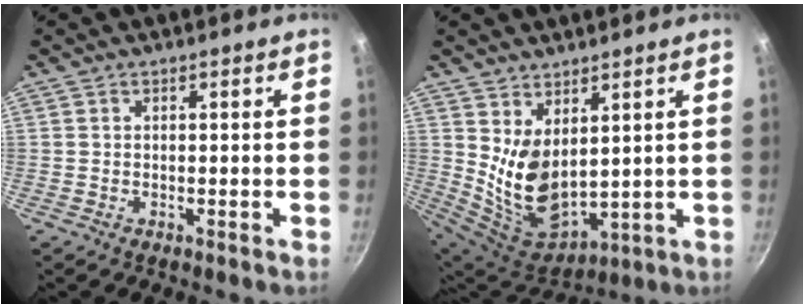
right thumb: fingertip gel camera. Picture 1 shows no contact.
{"total": 11.1, "force": [3.8, 6.4, 8.2], "torque": [-0.132, -0.055, 0.094]}